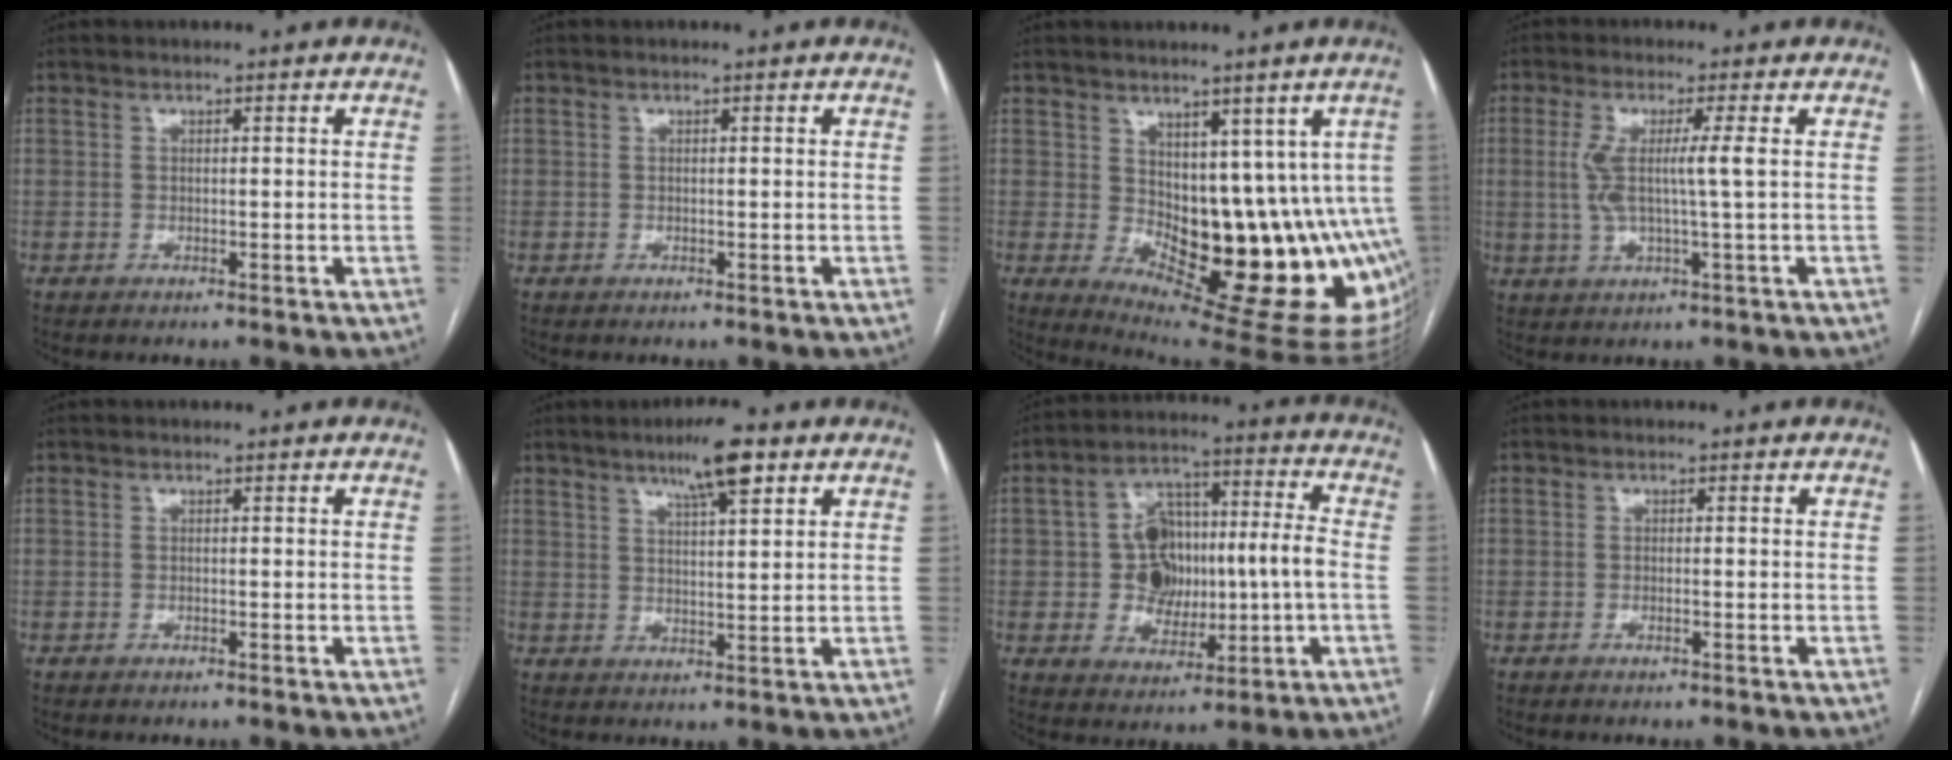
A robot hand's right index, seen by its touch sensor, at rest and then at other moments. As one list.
[{"total": 0.0}, {"total": 17.4, "force": [0.3, 7.3, 15.8], "torque": [-0.158, -0.005, 0.025]}, {"total": 6.2, "force": [0.6, -0.1, 6.2], "torque": [-0.130, 0.000, 0.012]}, {"total": 0.0}, {"total": 7.0, "force": [4.3, 0.9, 5.4], "torque": [-0.094, 0.006, 0.070]}, {"total": 13.1, "force": [-1.0, 6.5, 11.4], "torque": [-0.193, 0.041, -0.001]}, {"total": 0.6, "force": [-0.3, 0.0, 0.5], "torque": [-0.012, -0.001, -0.005]}]